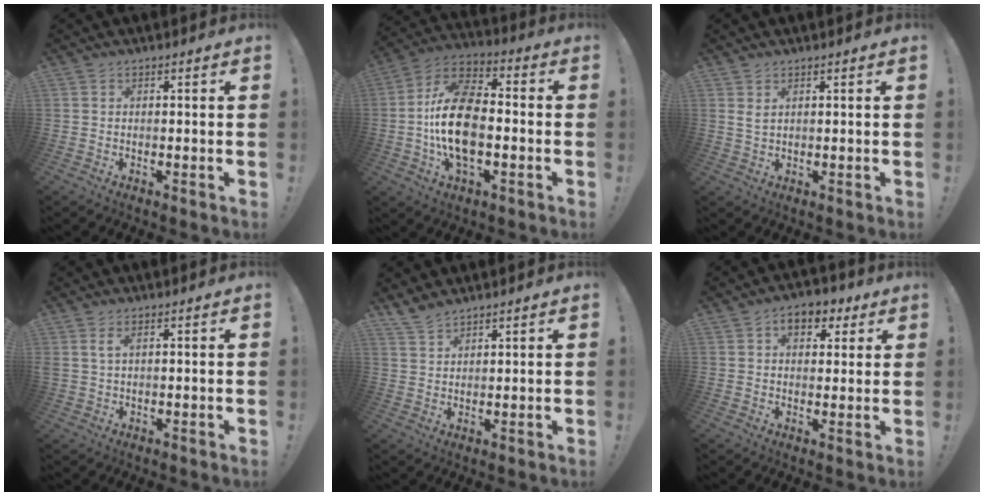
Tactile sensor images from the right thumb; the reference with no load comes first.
{"total": 18.2, "force": [-2.7, 10.4, 14.7], "torque": [-0.279, 0.014, -0.045]}
{"total": 2.5, "force": [1.3, 1.1, 1.9], "torque": [-0.024, -0.005, 0.021]}
{"total": 2.7, "force": [1.2, 1.1, 2.1], "torque": [-0.035, -0.002, 0.021]}
{"total": 4.1, "force": [3.7, 1.2, 1.4], "torque": [-0.034, -0.020, 0.072]}
{"total": 7.6, "force": [3.3, 5.1, 4.6], "torque": [-0.059, -0.003, 0.058]}